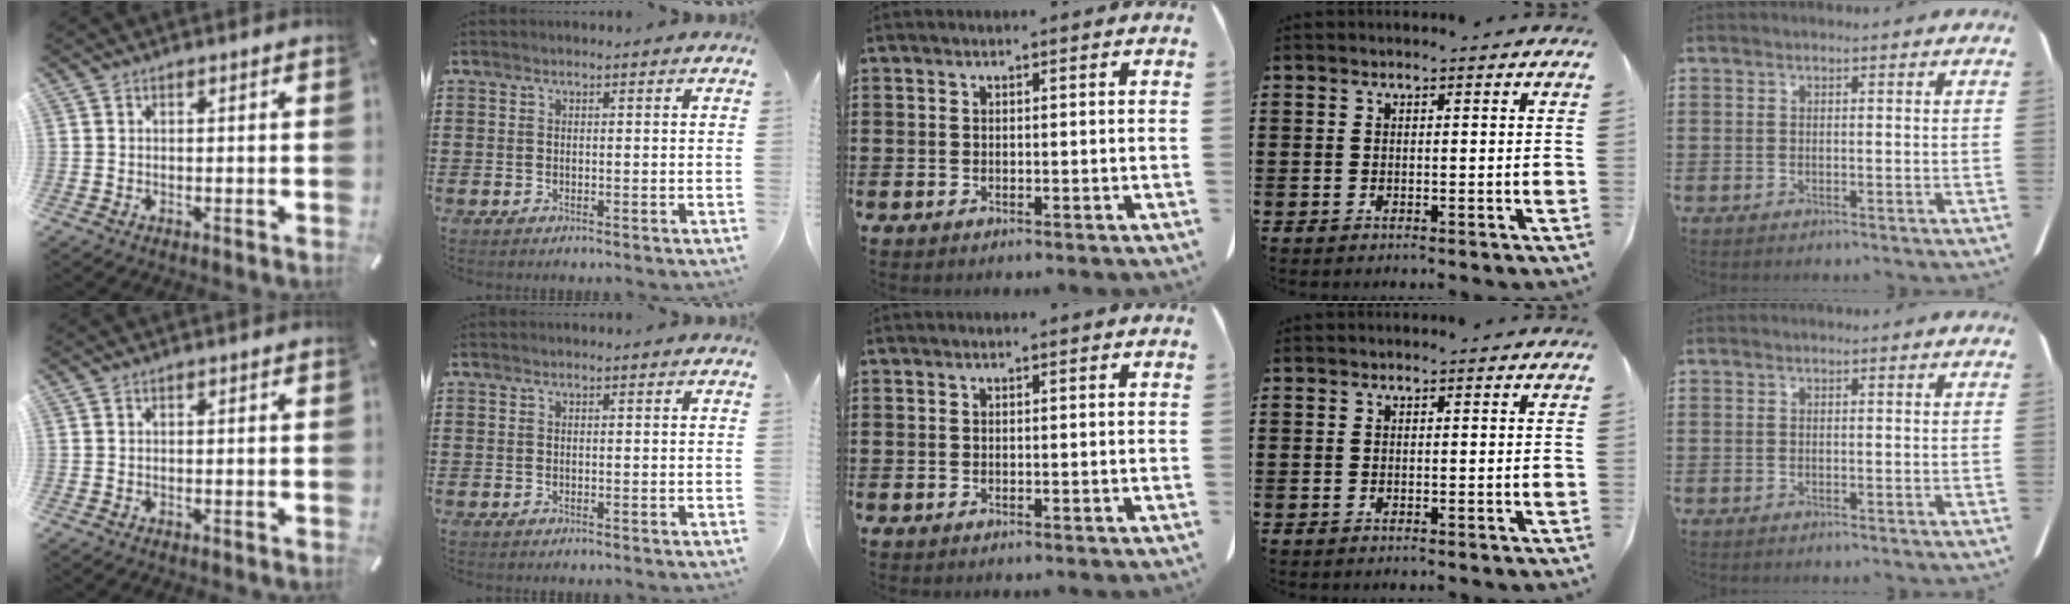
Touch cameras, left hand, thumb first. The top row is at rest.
{}